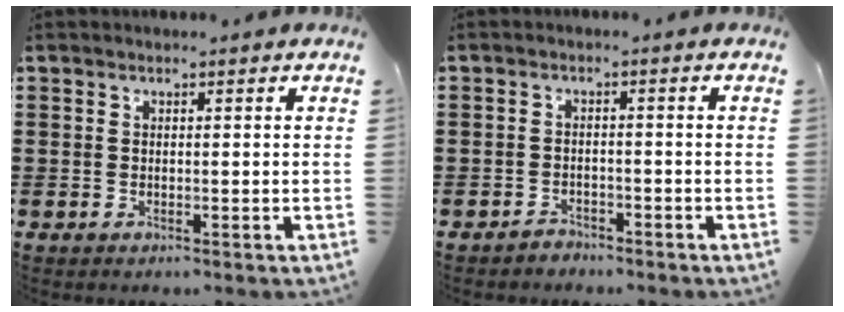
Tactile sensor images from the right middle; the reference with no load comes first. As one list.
[{"total": 1.8, "force": [-1.8, 0.5, 0.0], "torque": [-0.007, 0.002, -0.039]}]